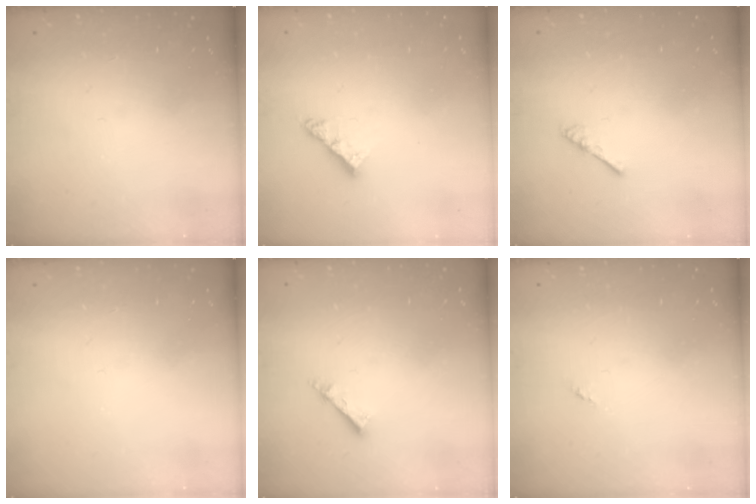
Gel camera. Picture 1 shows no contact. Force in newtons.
{"total": 5.3, "press": 5.3, "slide": 0.6}
{"total": 1.8, "press": 1.7, "slide": 0.4}
{"total": 0.0}
{"total": 2.5, "press": 2.5, "slide": 0.1}
{"total": 0.0}